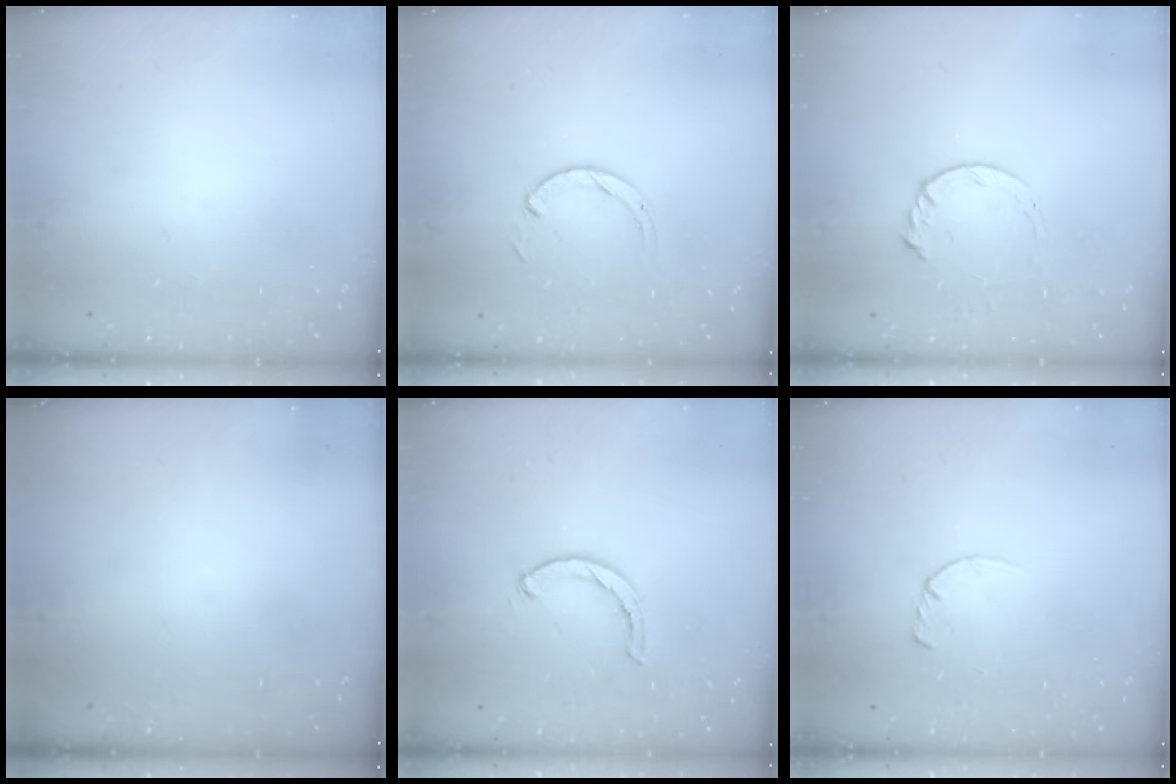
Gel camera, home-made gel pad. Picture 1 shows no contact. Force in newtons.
{"total": 2.9, "press": 2.9, "slide": 0.4}
{"total": 4.7, "press": 4.7, "slide": 0.6}
{"total": 0.0}
{"total": 1.8, "press": 1.8, "slide": 0.4}
{"total": 2.8, "press": 2.8, "slide": 0.4}